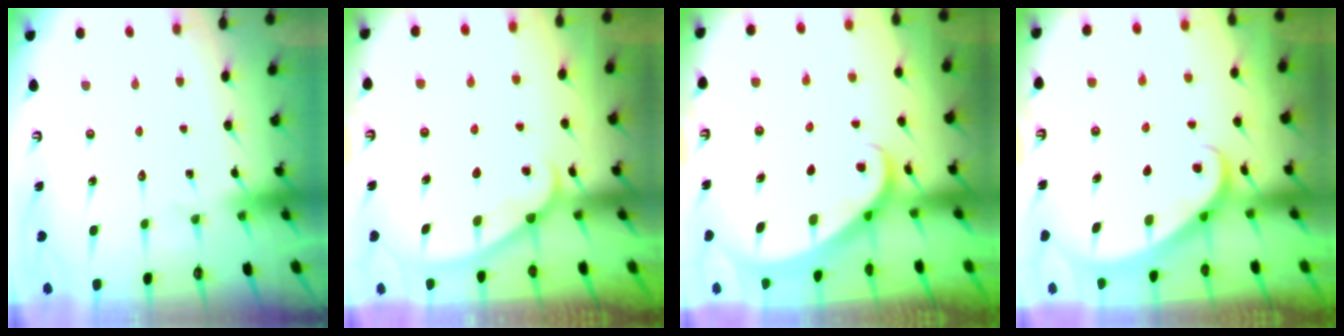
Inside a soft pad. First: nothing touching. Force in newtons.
{"total": 2.2, "press": 2.2, "slide": 0.2}
{"total": 2.7, "press": 2.7, "slide": 0.2}
{"total": 2.9, "press": 2.9, "slide": 0.2}